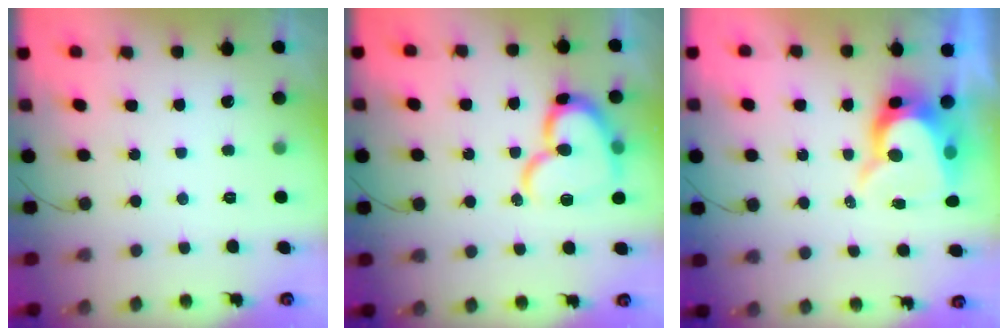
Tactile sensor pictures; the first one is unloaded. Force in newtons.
{"total": 16.3, "press": 16.2, "slide": 2.0}
{"total": 9.4, "press": 9.4, "slide": 0.9}